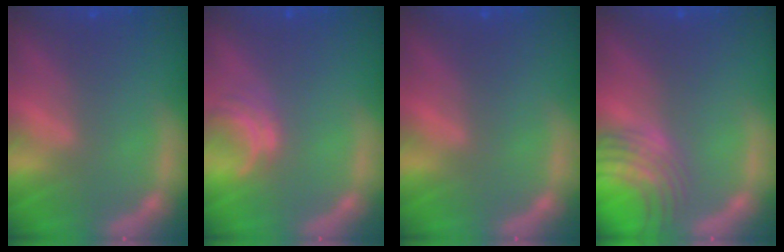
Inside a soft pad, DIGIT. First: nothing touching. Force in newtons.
{"total": 2.0}
{"total": 0.0}
{"total": 7.0}